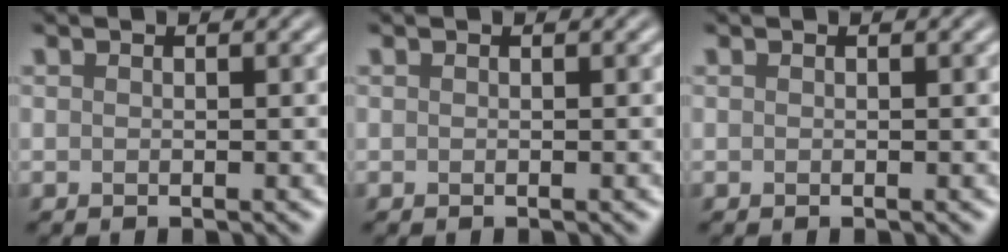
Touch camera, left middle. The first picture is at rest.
{"total": 0.0}
{"total": 0.0}